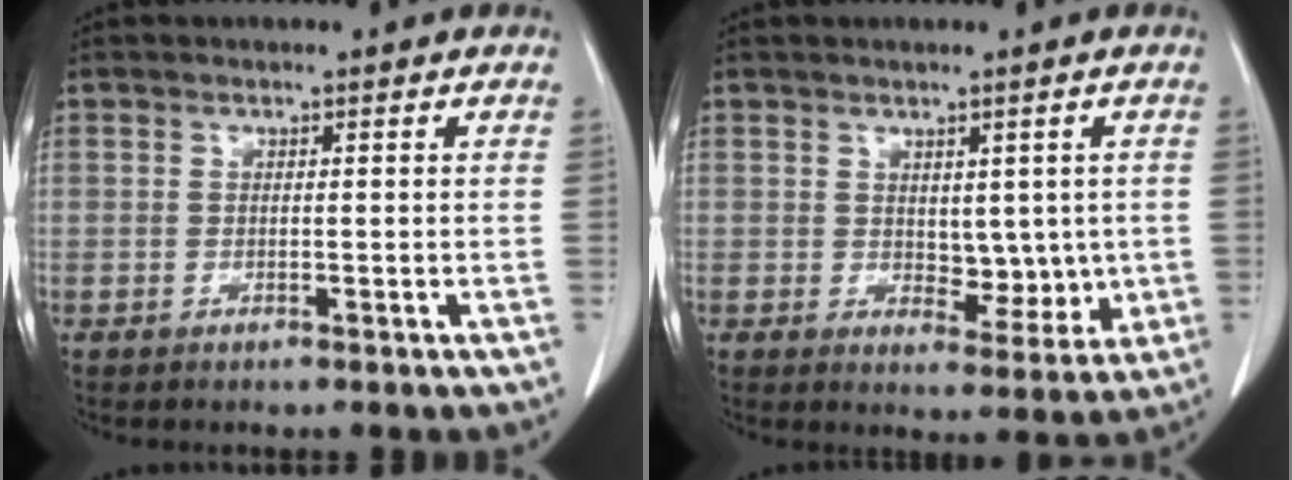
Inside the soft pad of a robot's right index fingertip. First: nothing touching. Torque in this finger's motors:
{"motor_torque": [0.03, 0.28, 0.07, 0.01]}